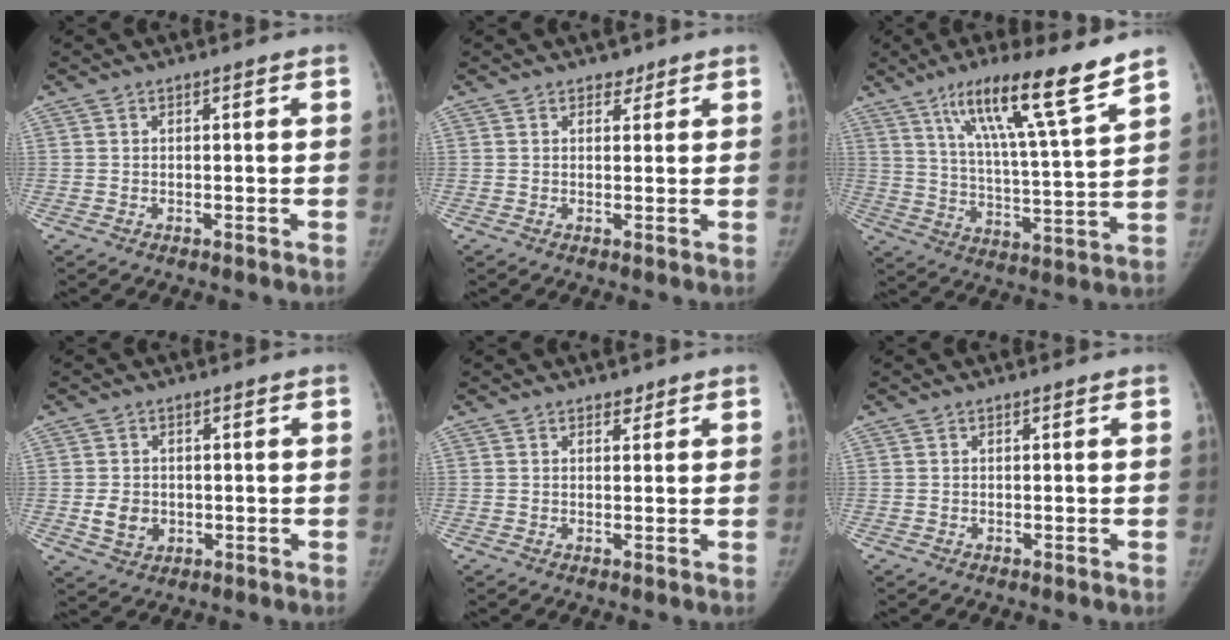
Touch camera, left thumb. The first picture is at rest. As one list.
[{"total": 1.6, "force": [1.1, 1.1, 0.3], "torque": [0.010, -0.006, 0.012]}, {"total": 17.1, "force": [11.4, 1.0, 12.7], "torque": [-0.197, -0.056, 0.188]}, {"total": 4.4, "force": [-0.4, 3.7, 2.3], "torque": [-0.025, 0.000, 0.002]}, {"total": 1.2, "force": [0.9, 0.7, 0.2], "torque": [0.006, -0.006, 0.011]}, {"total": 0.0}]